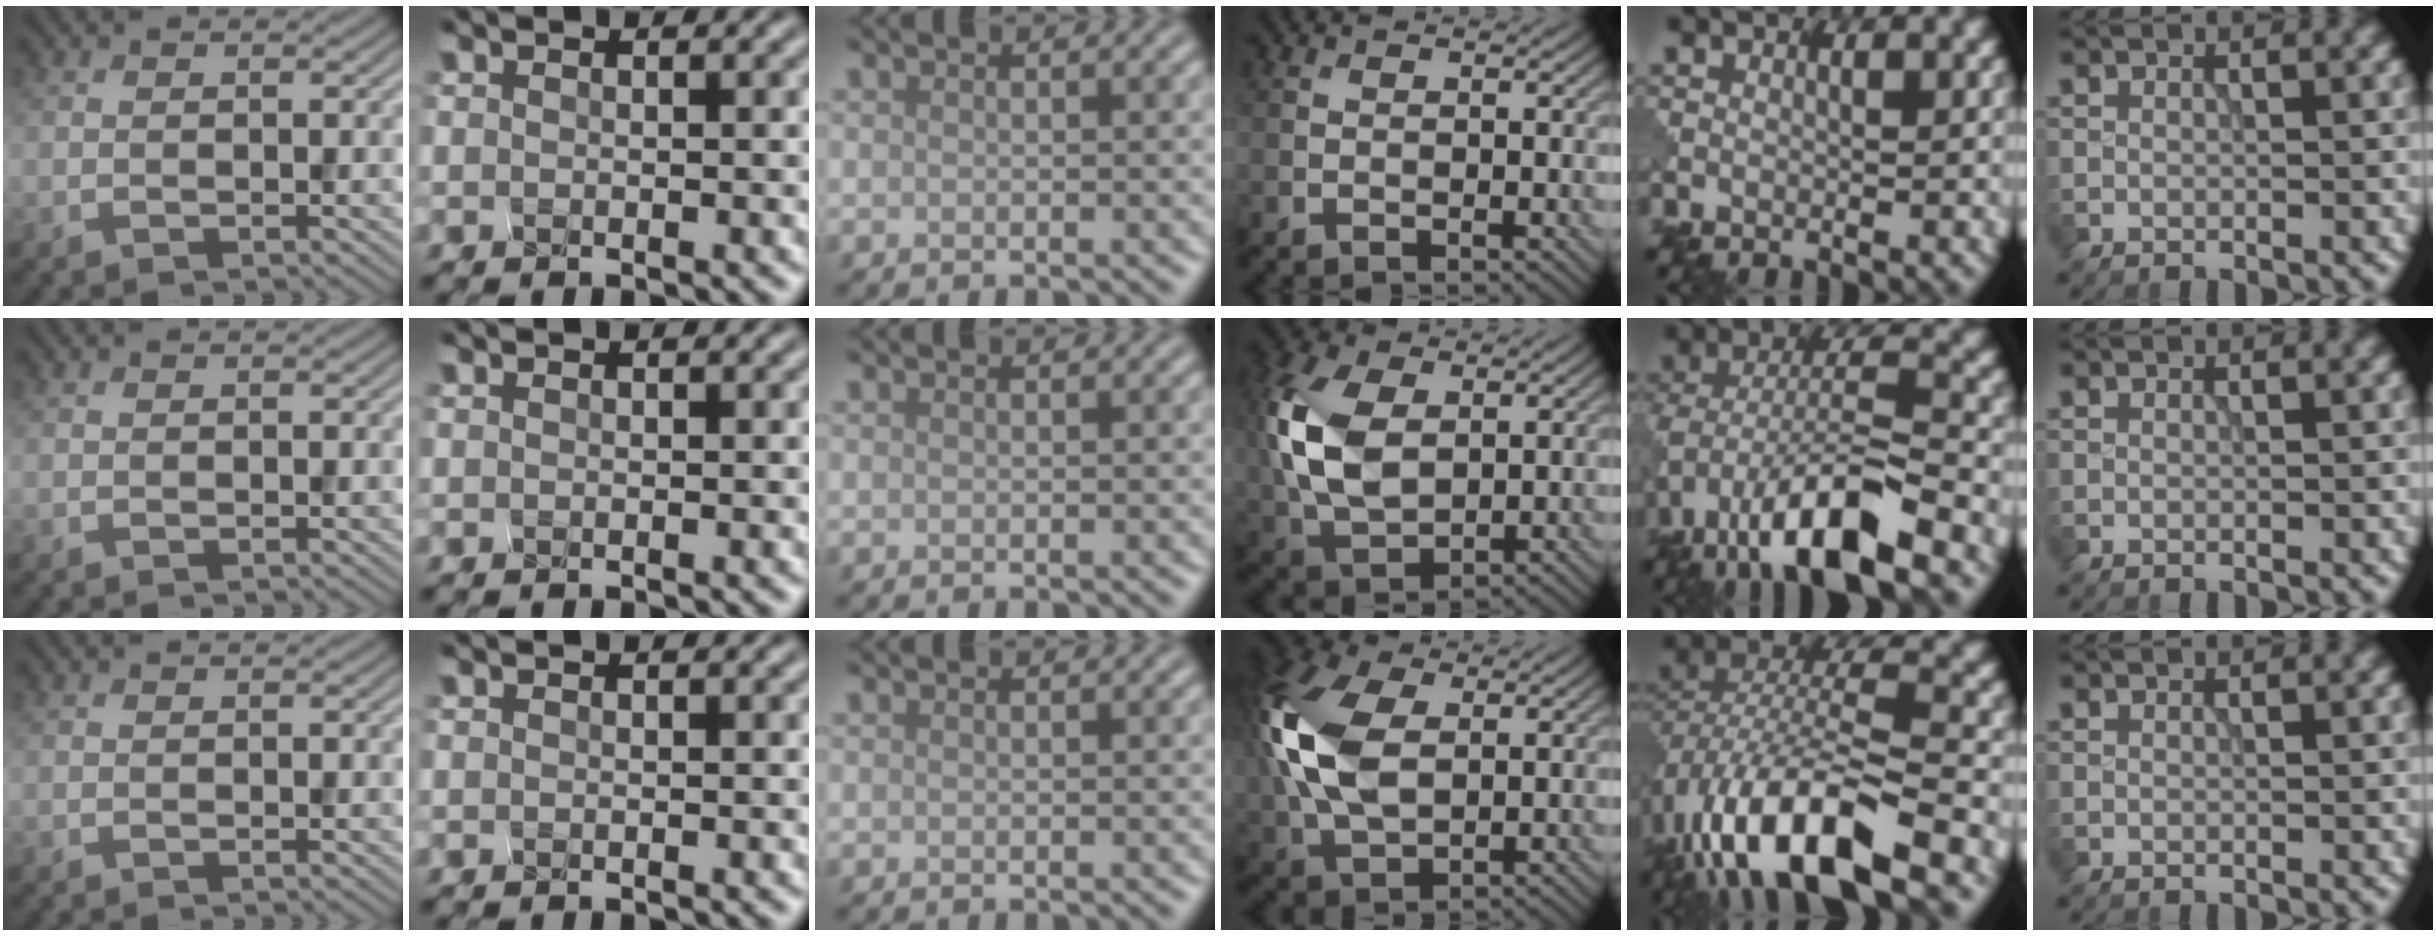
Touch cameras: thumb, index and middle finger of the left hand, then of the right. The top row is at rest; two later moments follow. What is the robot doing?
{"motion": "squeeze", "object": "clothespin"}